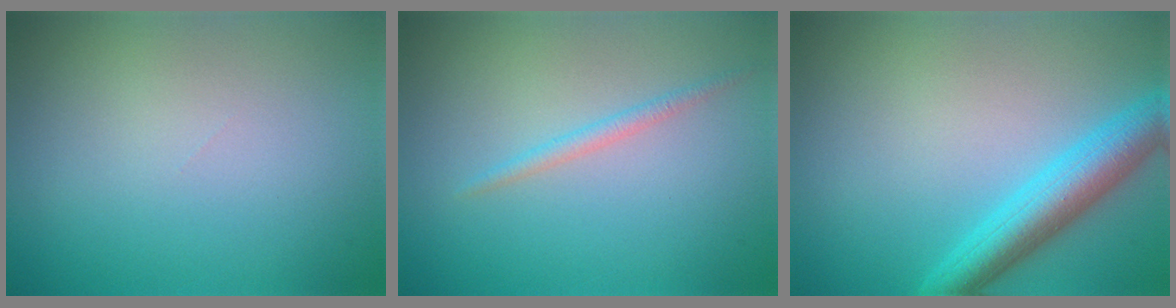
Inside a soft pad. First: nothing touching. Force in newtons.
{"total": 1.1, "press": 1.1, "slide": 0.0}
{"total": 5.0, "press": 5.0, "slide": 0.2}